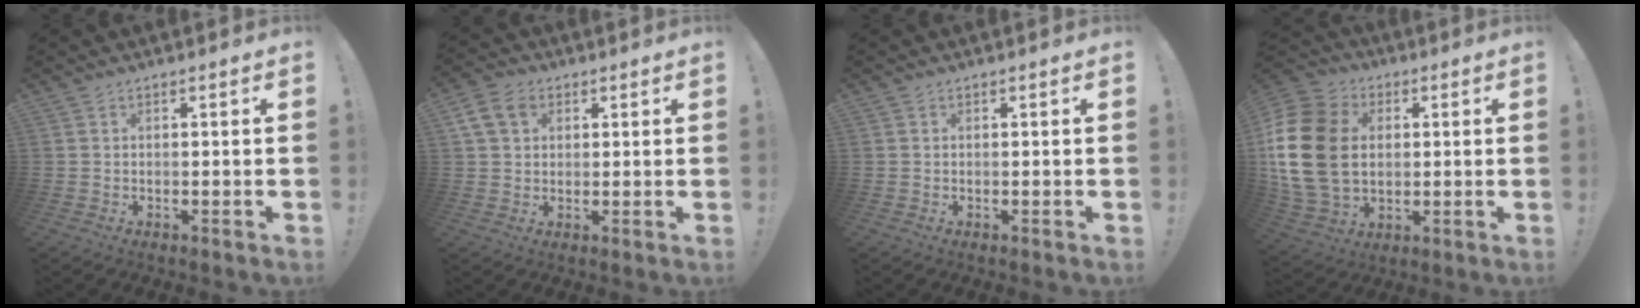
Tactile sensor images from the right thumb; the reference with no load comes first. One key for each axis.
{"total": 9.1, "fx": 3.7, "fy": 6.6, "fz": 4.9, "tx": -0.087, "ty": -0.002, "tz": 0.074}
{"total": 0.0}
{"total": 22.3, "fx": 2.4, "fy": 16.4, "fz": 14.9, "tx": -0.293, "ty": 0.004, "tz": 0.048}